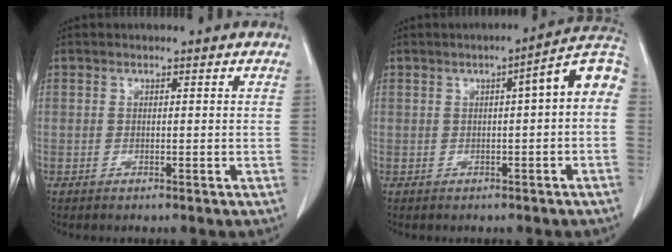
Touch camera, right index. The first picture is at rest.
{"total": 7.2, "force": [1.0, 0.7, 7.0], "torque": [-0.091, 0.028, 0.005]}